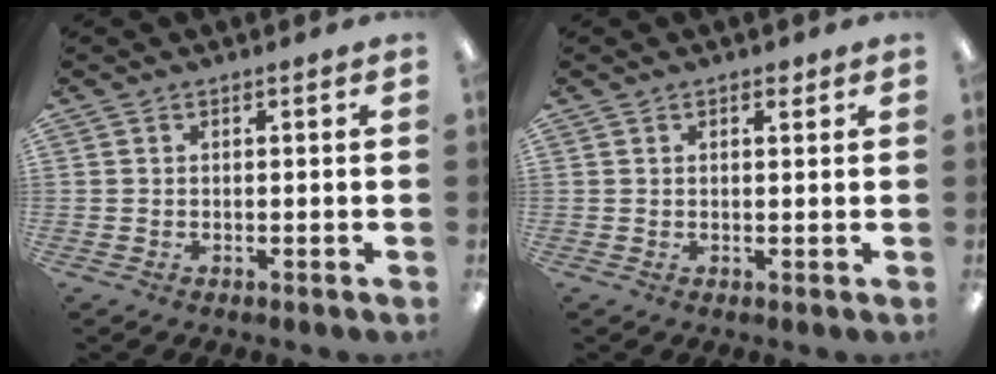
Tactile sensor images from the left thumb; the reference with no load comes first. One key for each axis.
{"total": 1.5, "fx": 1.0, "fy": 0.8, "fz": 0.8, "tx": 0.000, "ty": -0.004, "tz": 0.013}